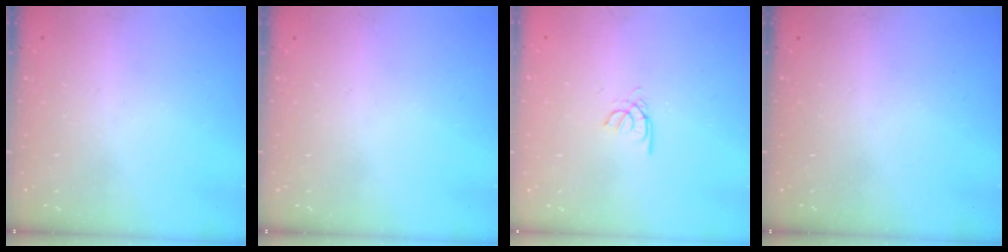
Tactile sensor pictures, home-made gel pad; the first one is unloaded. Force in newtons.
{"total": 0.0}
{"total": 2.6, "press": 2.6, "slide": 0.3}
{"total": 0.0}